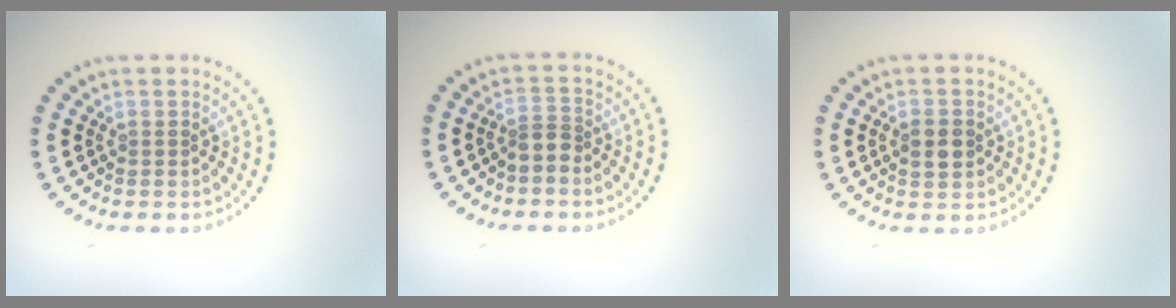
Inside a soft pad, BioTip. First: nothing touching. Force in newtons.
{"total": 2.0, "press": 1.4, "slide": 1.4}
{"total": 2.7, "press": 2.7, "slide": 0.0}